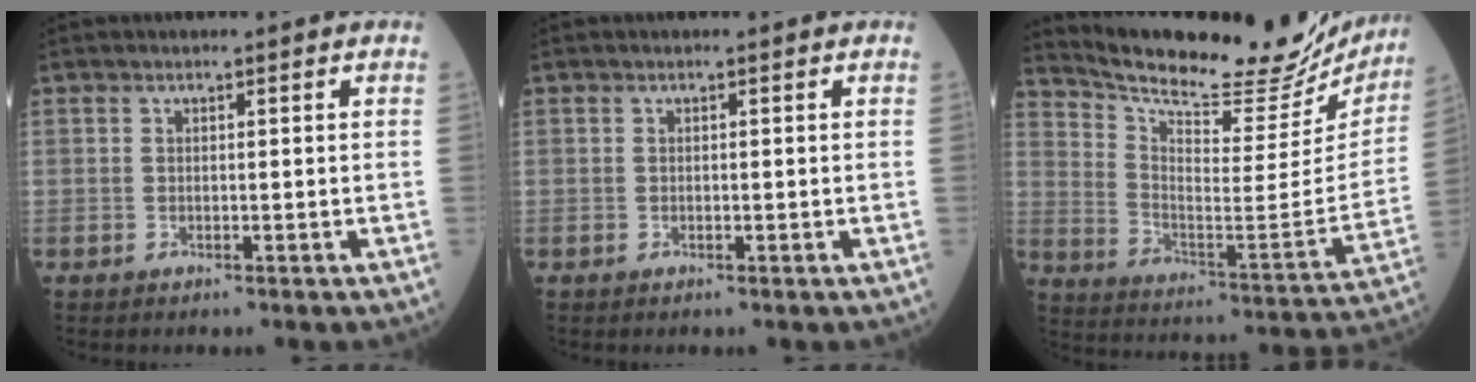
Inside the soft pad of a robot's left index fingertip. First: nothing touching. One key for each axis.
{"total": 0.0}
{"total": 26.2, "fx": 23.8, "fy": 5.1, "fz": 9.7, "tx": -0.164, "ty": -0.071, "tz": 0.323}